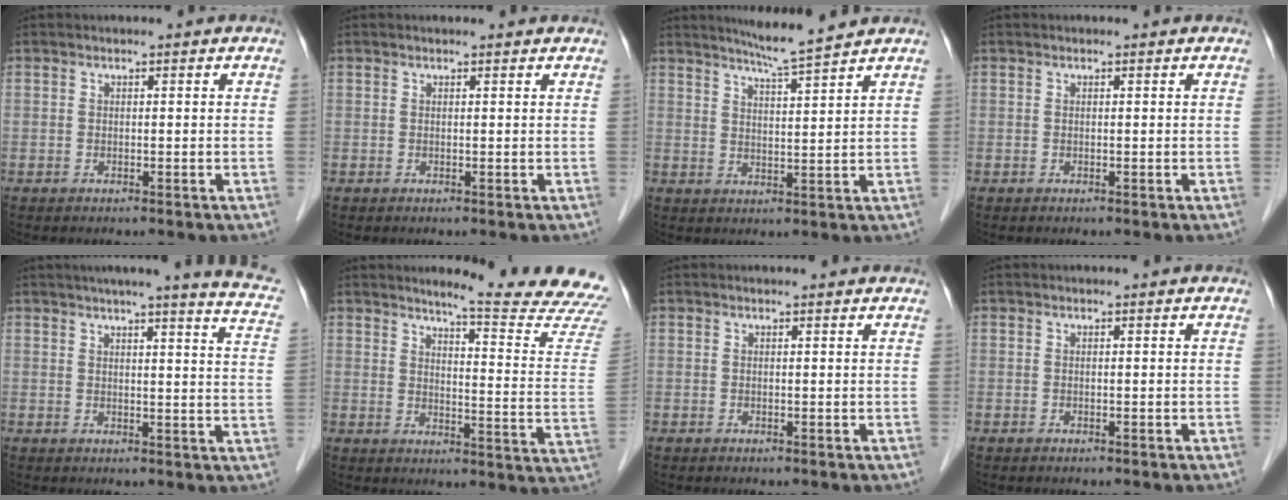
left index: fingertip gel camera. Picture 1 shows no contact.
{"total": 1.5, "force": [1.4, 0.1, 0.3], "torque": [-0.012, 0.006, 0.014]}
{"total": 6.2, "force": [5.5, -1.2, 2.5], "torque": [-0.049, -0.008, 0.092]}
{"total": 0.0}
{"total": 14.5, "force": [11.8, 0.1, 8.5], "torque": [-0.108, -0.024, 0.120]}
{"total": 17.0, "force": [16.2, -1.4, 5.0], "torque": [-0.068, -0.131, 0.177]}
{"total": 1.4, "force": [1.3, 0.1, 0.3], "torque": [-0.012, 0.005, 0.013]}
{"total": 0.0}